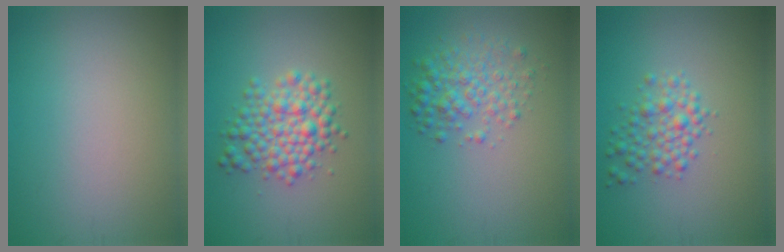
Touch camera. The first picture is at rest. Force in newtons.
{"total": 4.5, "press": 4.5, "slide": 0.1}
{"total": 3.4, "press": 3.4, "slide": 0.1}
{"total": 2.8, "press": 2.8, "slide": 0.1}